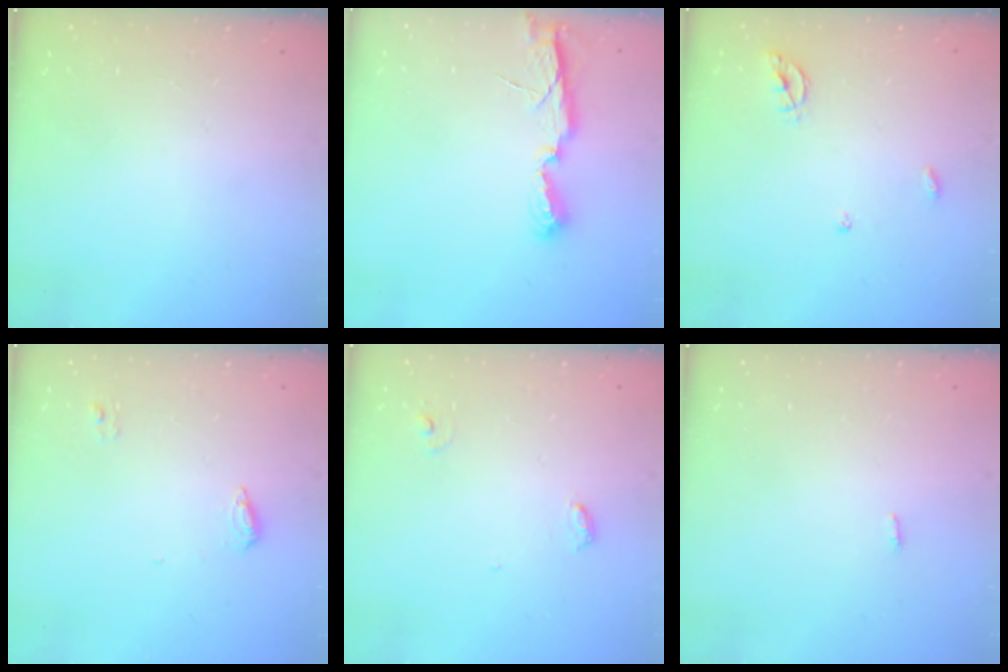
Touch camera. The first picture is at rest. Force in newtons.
{"total": 6.9, "press": 6.9, "slide": 0.1}
{"total": 5.5, "press": 5.5, "slide": 0.2}
{"total": 7.0, "press": 7.0, "slide": 0.5}
{"total": 4.0, "press": 4.0, "slide": 0.3}
{"total": 2.8, "press": 1.8, "slide": 2.2}